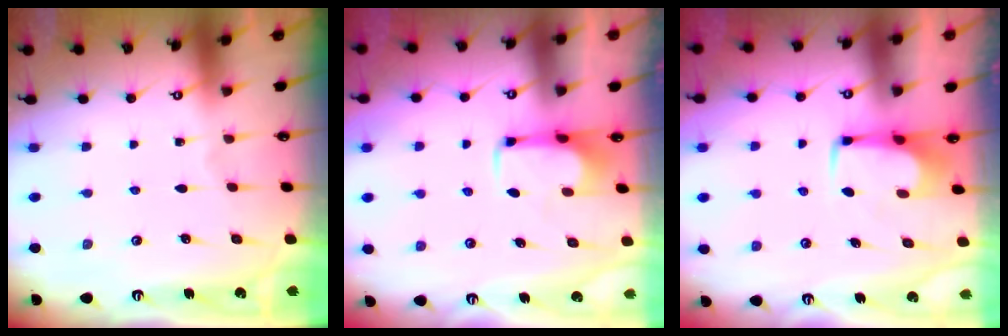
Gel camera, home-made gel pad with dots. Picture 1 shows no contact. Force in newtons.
{"total": 1.9, "press": 1.8, "slide": 0.4}
{"total": 1.9, "press": 1.8, "slide": 0.6}